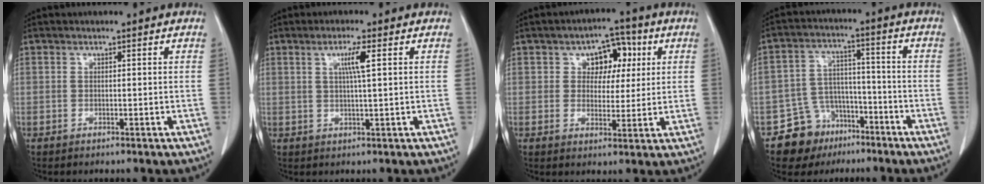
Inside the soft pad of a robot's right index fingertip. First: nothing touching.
{"total": 3.7, "force": [1.2, -0.4, 3.5], "torque": [-0.065, -0.001, 0.021]}
{"total": 6.6, "force": [2.1, 4.5, 4.4], "torque": [-0.052, 0.021, 0.031]}
{"total": 8.7, "force": [-5.6, 6.6, 1.3], "torque": [-0.027, 0.033, -0.083]}